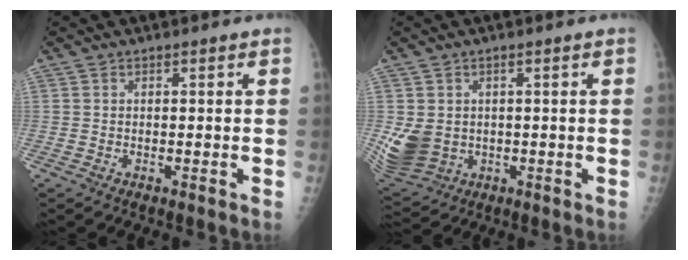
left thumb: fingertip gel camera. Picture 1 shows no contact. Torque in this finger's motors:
{"motor_torque": [0.66, 0.67, 0.81, 0.16, 0.11]}